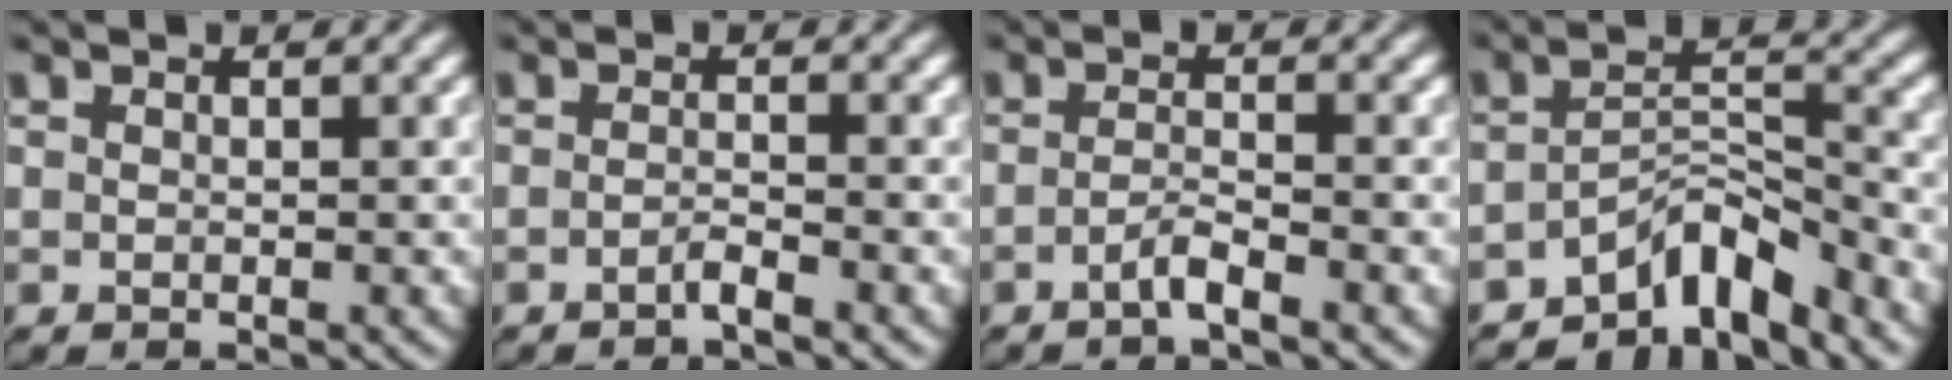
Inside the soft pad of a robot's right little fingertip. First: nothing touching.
{"total": 1.5, "force": [-1.4, -0.6, 0.4], "torque": [0.000, -0.002, -0.027]}
{"total": 1.9, "force": [-1.6, -0.5, 0.8], "torque": [-0.008, -0.009, -0.027]}
{"total": 7.5, "force": [-5.5, 3.4, 3.9], "torque": [-0.055, -0.032, -0.077]}